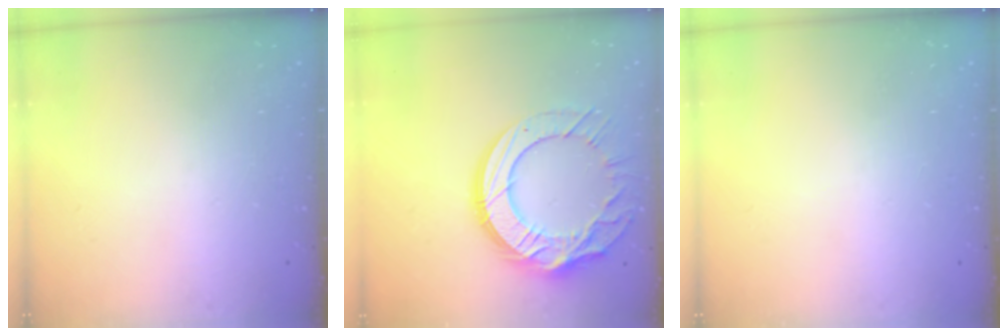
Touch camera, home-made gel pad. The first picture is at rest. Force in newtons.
{"total": 20.4, "press": 20.3, "slide": 2.0}
{"total": 0.0}